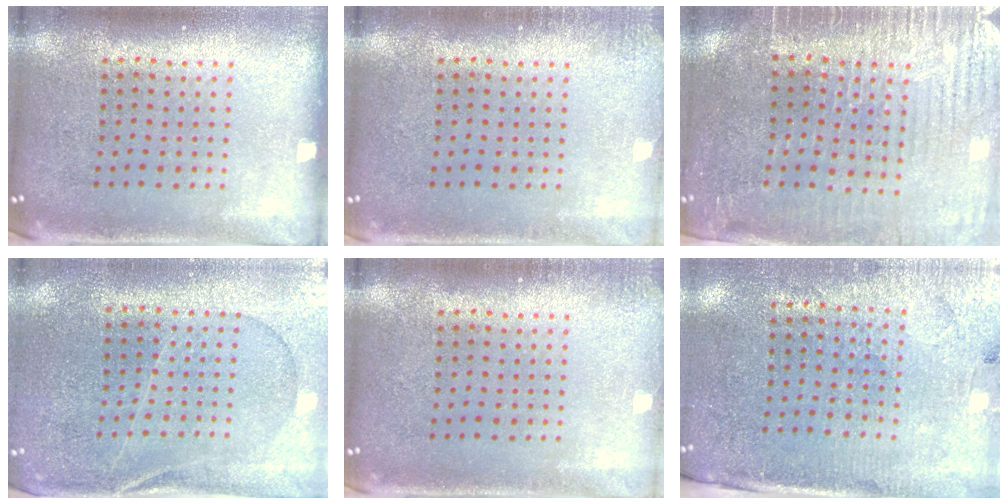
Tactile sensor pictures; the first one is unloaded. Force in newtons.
{"total": 1.0, "press": 1.0, "slide": 0.1}
{"total": 3.5, "press": 3.3, "slide": 1.2}
{"total": 0.5, "press": 0.4, "slide": 0.4}
{"total": 0.8, "press": 0.8, "slide": 0.1}
{"total": 2.8, "press": 2.6, "slide": 1.1}